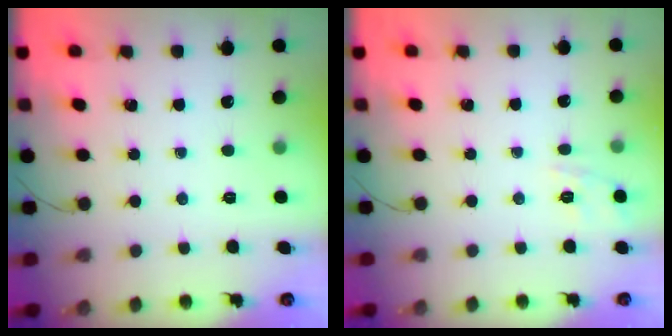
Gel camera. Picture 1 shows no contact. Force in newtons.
{"total": 10.1, "press": 10.0, "slide": 1.5}